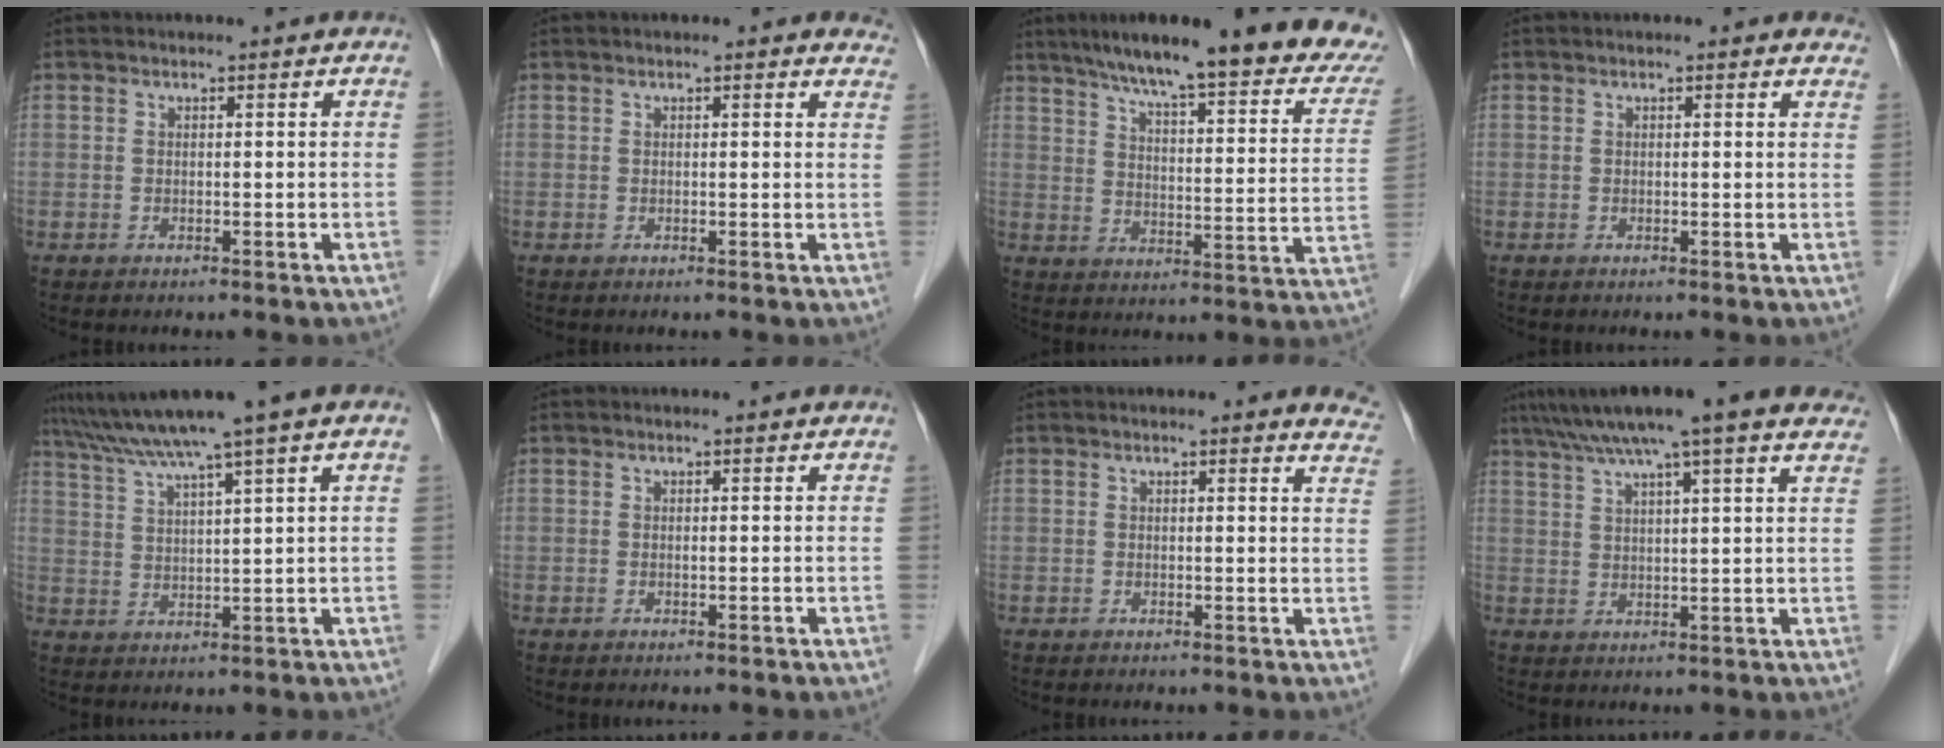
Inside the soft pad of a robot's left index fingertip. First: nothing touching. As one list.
[{"total": 4.0, "force": [3.5, 1.1, 1.6], "torque": [-0.005, 0.005, 0.020]}, {"total": 26.0, "force": [20.6, 3.9, 15.3], "torque": [-0.217, -0.009, 0.260]}, {"total": 2.6, "force": [2.1, 0.8, 1.2], "torque": [-0.005, 0.010, 0.012]}, {"total": 8.4, "force": [6.2, -1.9, 5.3], "torque": [-0.094, 0.024, 0.110]}, {"total": 0.0}, {"total": 6.8, "force": [6.3, 1.2, 2.3], "torque": [-0.003, -0.017, 0.040]}, {"total": 17.1, "force": [13.6, 1.0, 10.3], "torque": [-0.165, 0.045, 0.176]}]